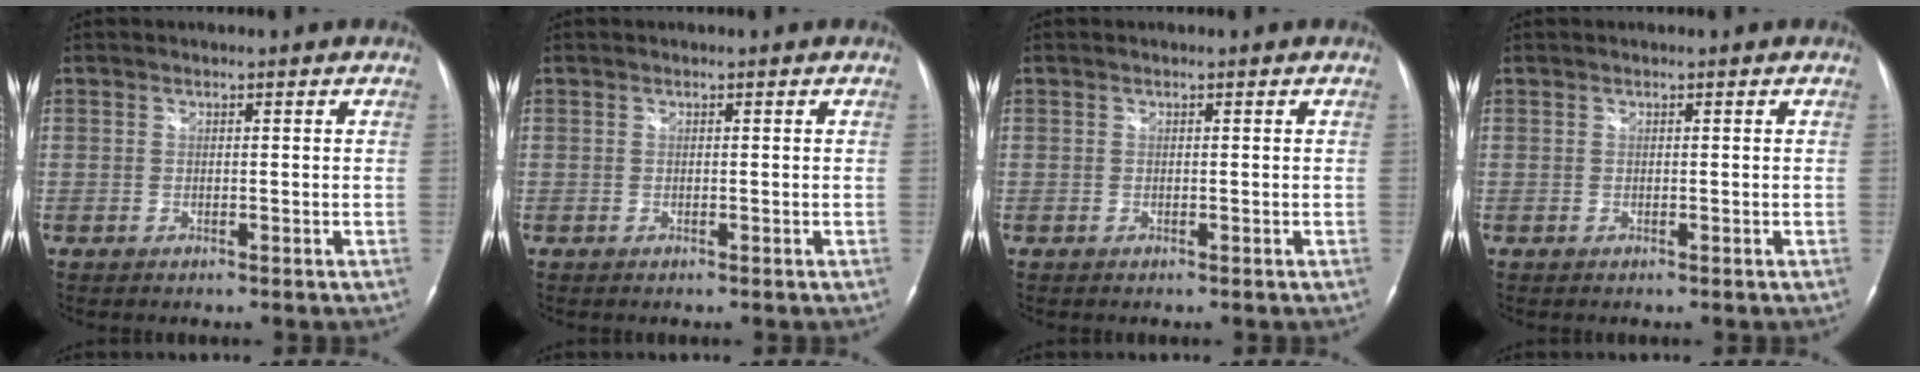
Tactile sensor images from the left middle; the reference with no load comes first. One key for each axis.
{"total": 0.0}
{"total": 0.0}
{"total": 0.0}